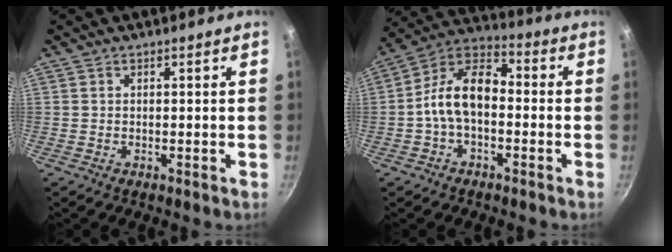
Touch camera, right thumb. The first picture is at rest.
{"total": 11.5, "force": [-1.7, 6.9, 9.1], "torque": [-0.146, 0.047, -0.050]}